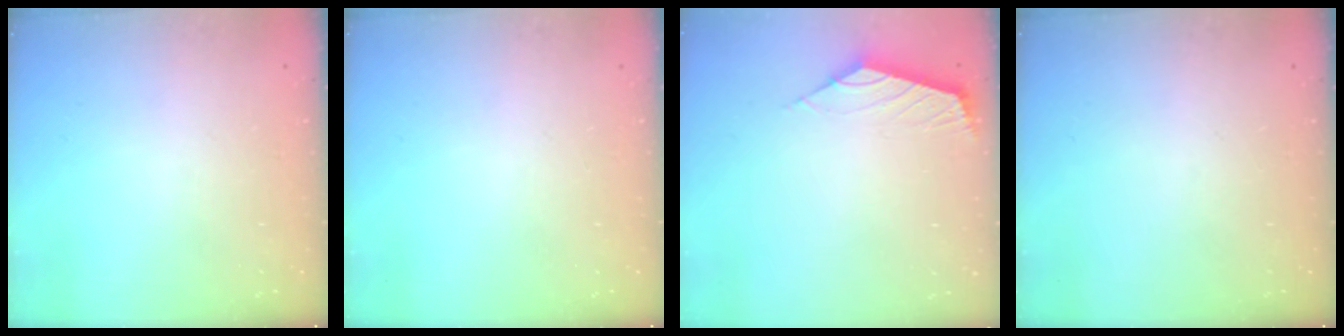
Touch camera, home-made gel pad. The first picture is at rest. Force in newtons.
{"total": 0.0}
{"total": 2.4, "press": 2.3, "slide": 0.6}
{"total": 0.0}